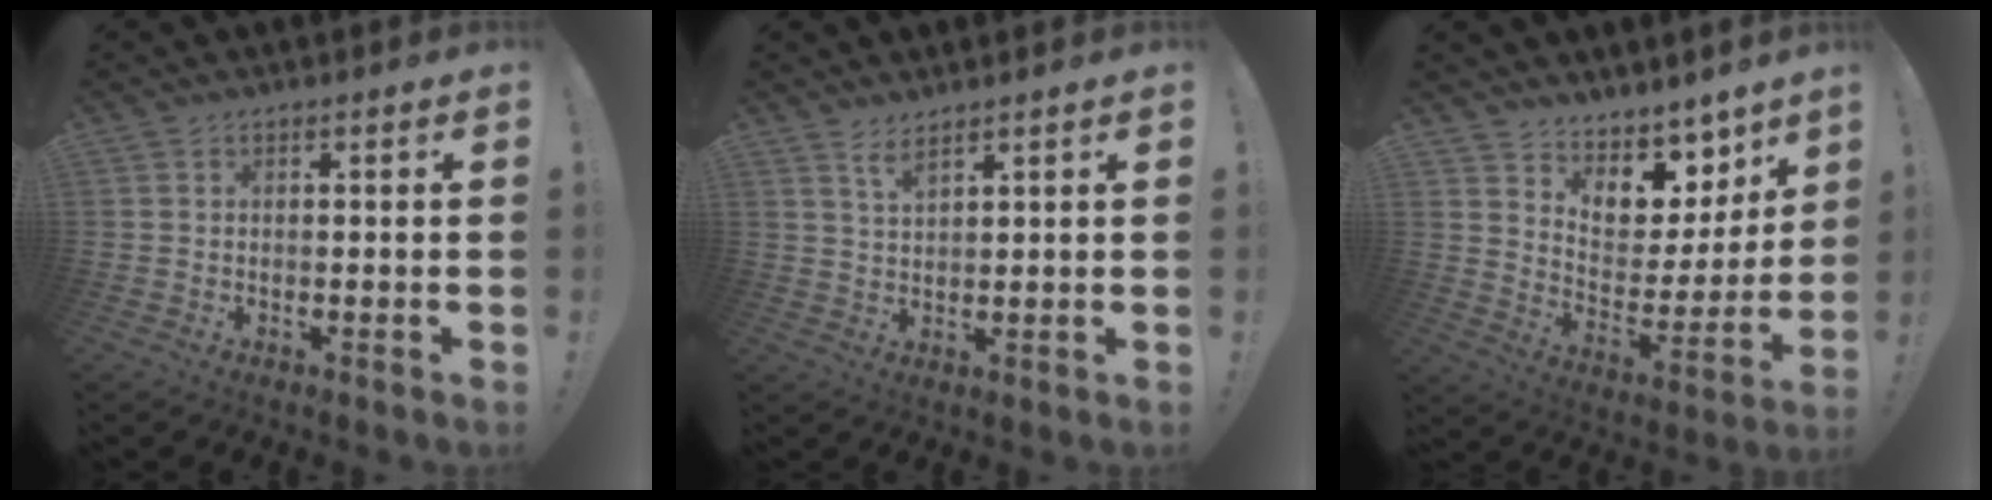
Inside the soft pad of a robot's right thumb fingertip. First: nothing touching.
{"total": 3.4, "force": [2.7, 0.4, 2.0], "torque": [-0.036, -0.017, 0.046]}
{"total": 8.6, "force": [6.7, 5.2, 1.7], "torque": [-0.015, -0.076, 0.124]}